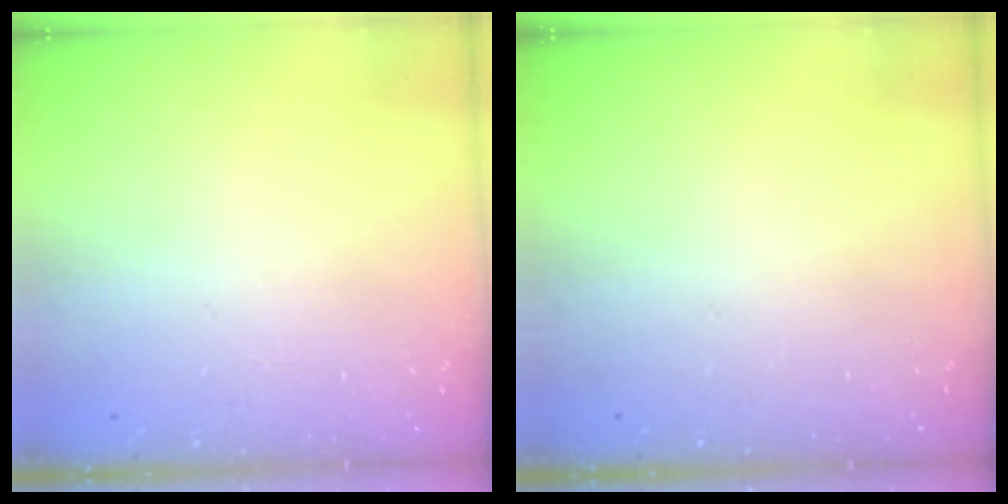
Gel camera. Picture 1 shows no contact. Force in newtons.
{"total": 0.0}